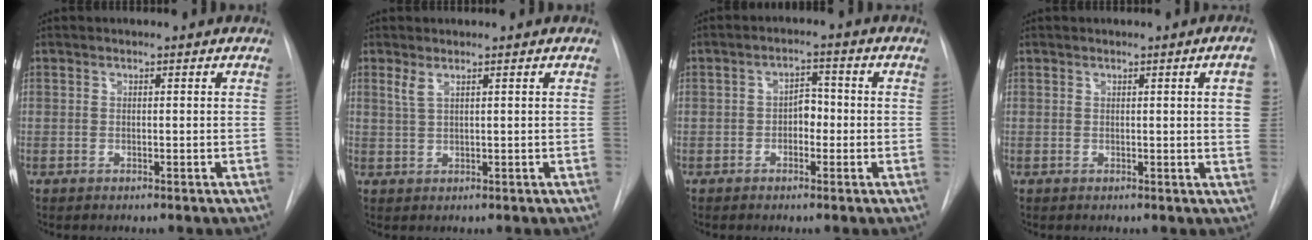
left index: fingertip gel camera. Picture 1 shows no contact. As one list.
[{"total": 1.6, "force": [1.0, 0.2, 1.3], "torque": [-0.037, 0.005, 0.027]}, {"total": 3.1, "force": [-0.7, 2.0, 2.3], "torque": [-0.032, 0.011, -0.015]}, {"total": 5.1, "force": [1.2, 0.2, 4.9], "torque": [-0.045, -0.002, 0.009]}]